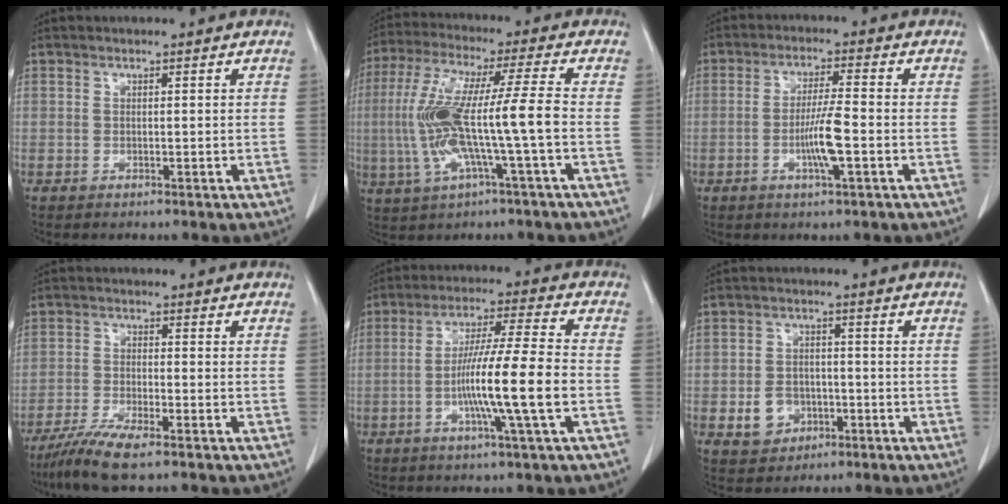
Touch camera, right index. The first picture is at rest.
{"total": 13.3, "force": [-2.0, -0.1, 13.1], "torque": [-0.273, 0.011, -0.043]}
{"total": 6.2, "force": [-1.7, 0.1, 6.0], "torque": [-0.115, -0.006, -0.032]}
{"total": 6.8, "force": [-5.1, 0.4, 4.5], "torque": [-0.088, -0.020, -0.093]}
{"total": 12.6, "force": [-2.9, -0.8, 12.2], "torque": [-0.221, -0.005, -0.059]}
{"total": 5.3, "force": [-1.7, 4.4, 2.3], "torque": [-0.043, 0.008, -0.019]}